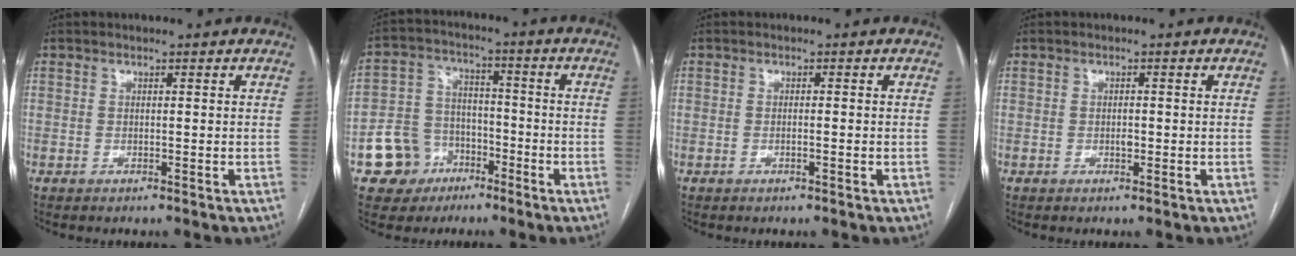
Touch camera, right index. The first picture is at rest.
{"total": 9.6, "force": [-4.7, 8.1, 2.3], "torque": [-0.052, 0.024, -0.074]}
{"total": 1.0, "force": [-0.4, 0.0, 0.9], "torque": [-0.018, 0.001, -0.005]}
{"total": 1.1, "force": [-0.3, 0.5, 0.9], "torque": [-0.017, 0.001, -0.005]}